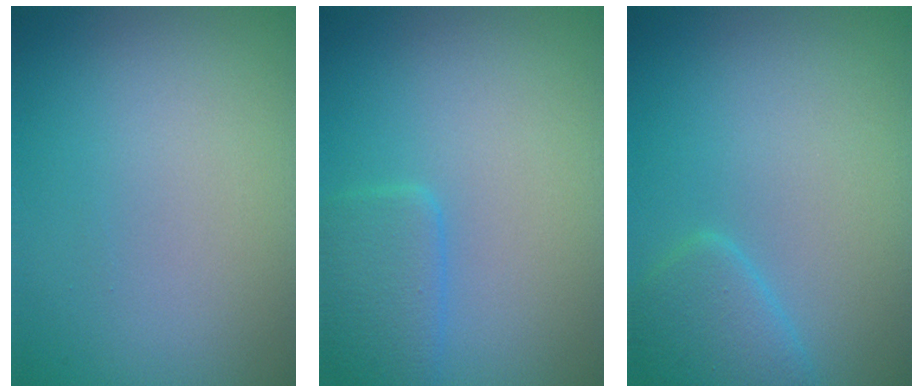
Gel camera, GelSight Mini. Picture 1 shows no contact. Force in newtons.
{"total": 2.6, "press": 2.5, "slide": 0.3}
{"total": 2.6, "press": 2.6, "slide": 0.2}